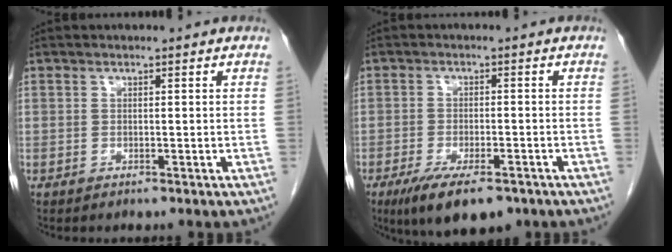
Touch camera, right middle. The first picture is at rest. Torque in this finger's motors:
{"motor_torque": [1.26, -0.76, 0.39, 0.13]}